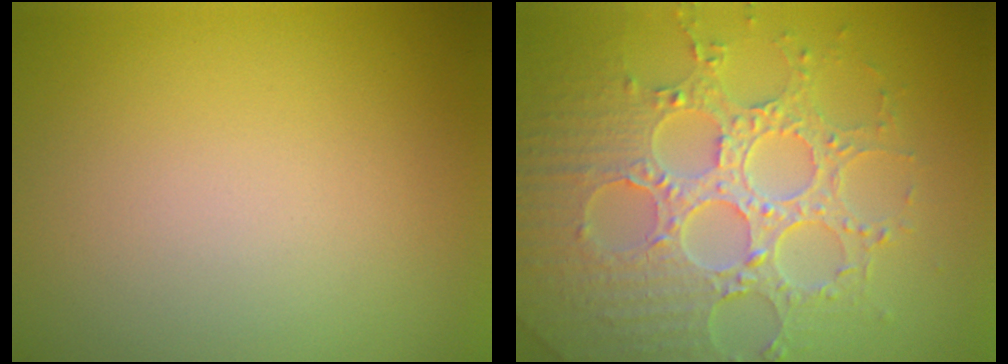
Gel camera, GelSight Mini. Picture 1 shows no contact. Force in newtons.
{"total": 8.2, "press": 6.0, "slide": 5.6}